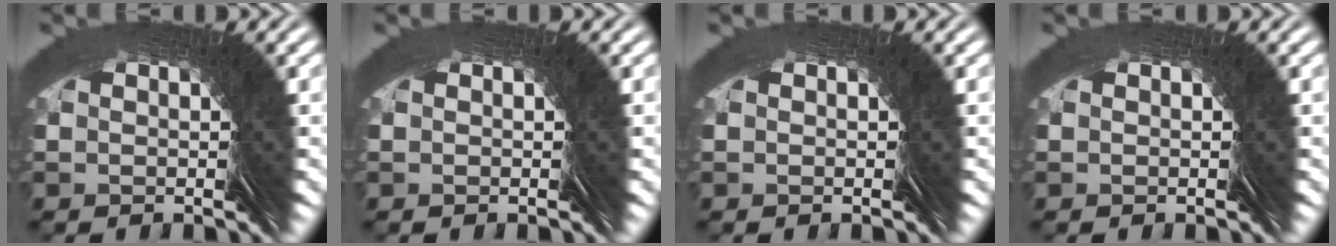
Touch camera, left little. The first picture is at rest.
{"total": 0.0}
{"total": 0.0}
{"total": 0.0}